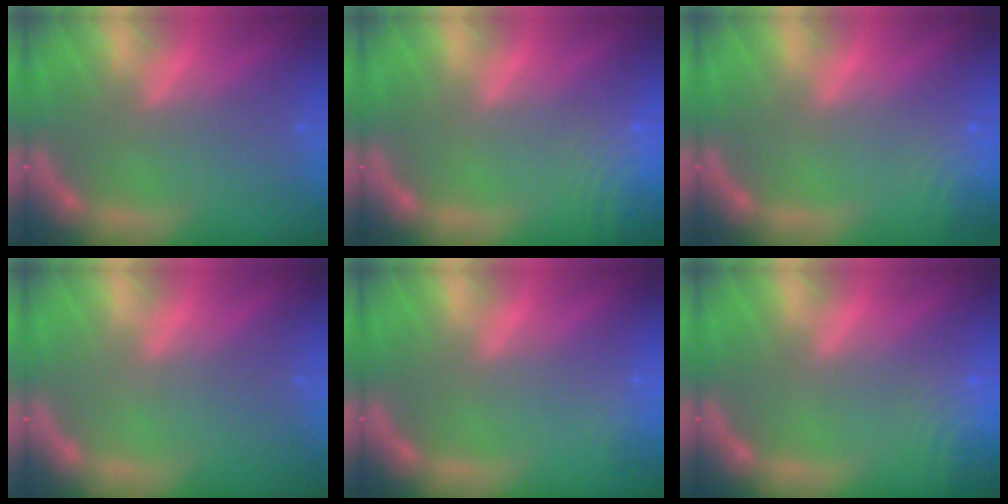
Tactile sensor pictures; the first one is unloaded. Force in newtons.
{"total": 7.0}
{"total": 4.0}
{"total": 0.0}
{"total": 1.4}
{"total": 5.6}